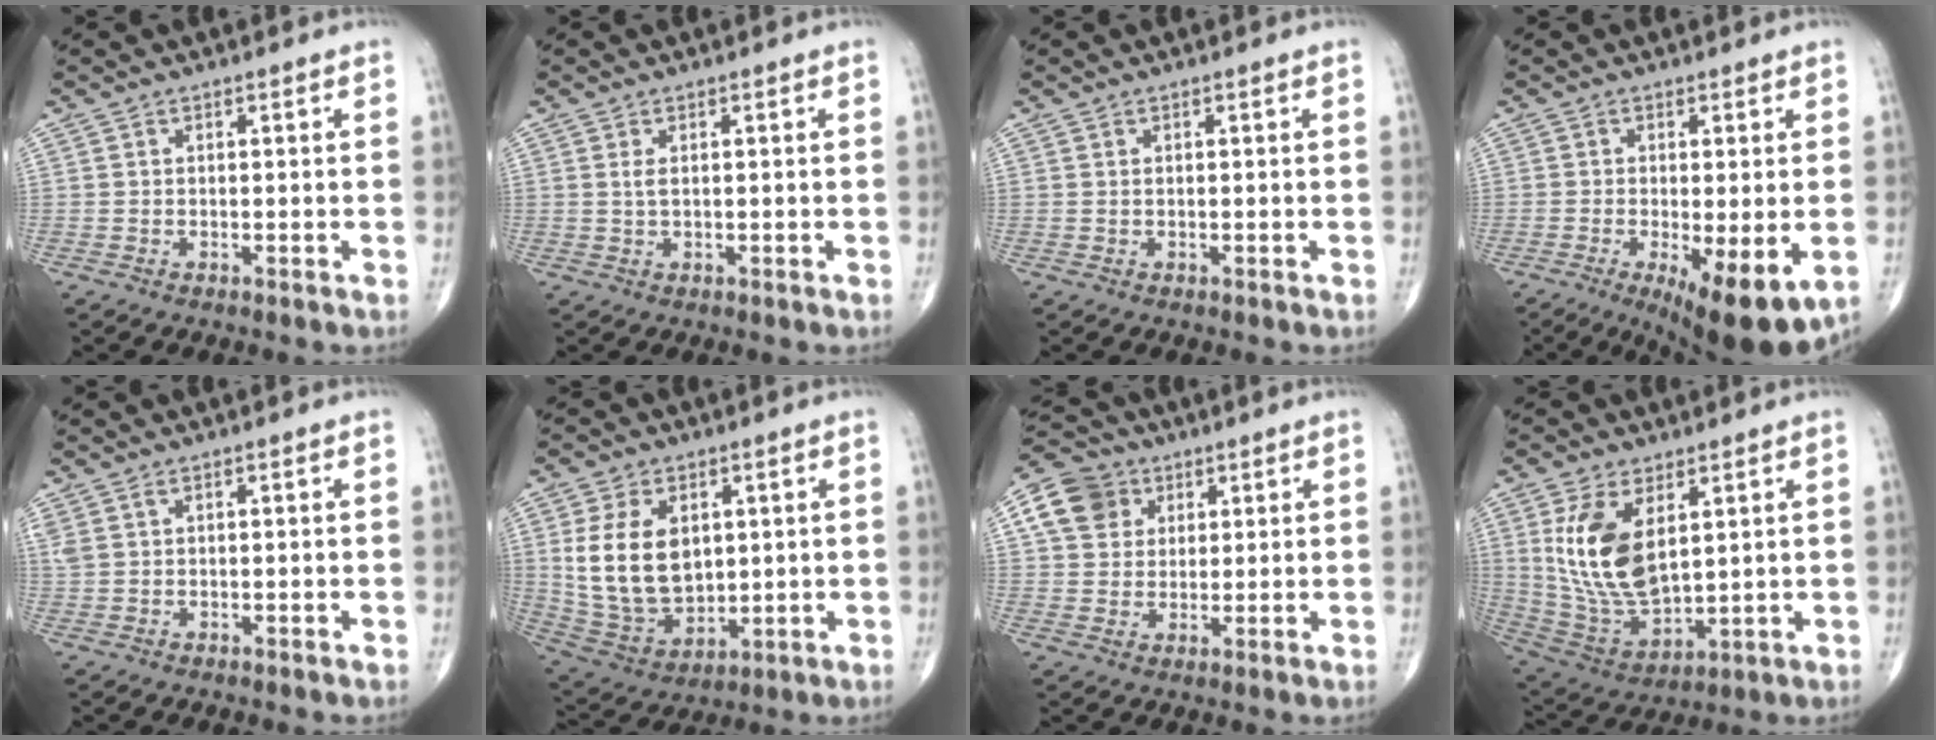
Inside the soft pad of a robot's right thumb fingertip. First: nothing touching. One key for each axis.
{"total": 1.6, "fx": 0.4, "fy": 0.6, "fz": 1.4, "tx": -0.033, "ty": 0.000, "tz": 0.014}
{"total": 0.0}
{"total": 12.0, "fx": -4.0, "fy": 3.5, "fz": 10.8, "tx": -0.158, "ty": -0.022, "tz": -0.053}
{"total": 2.0, "fx": 1.1, "fy": 1.0, "fz": 1.4, "tx": -0.046, "ty": 0.013, "tz": 0.032}
{"total": 15.0, "fx": 2.7, "fy": 9.8, "fz": 11.0, "tx": -0.186, "ty": -0.019, "tz": 0.069}
{"total": 9.5, "fx": 3.4, "fy": 8.2, "fz": 3.2, "tx": -0.039, "ty": 0.000, "tz": 0.054}
{"total": 15.5, "fx": 4.4, "fy": 8.1, "fz": 12.4, "tx": -0.235, "ty": -0.023, "tz": 0.104}